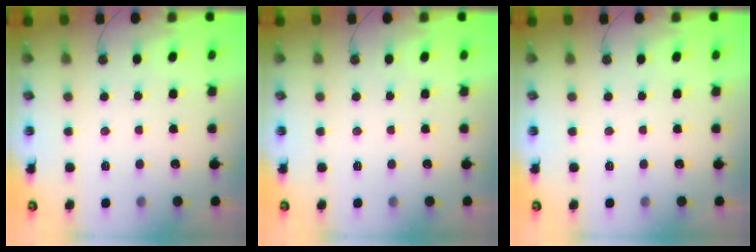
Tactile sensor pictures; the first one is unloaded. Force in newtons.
{"total": 0.0}
{"total": 0.0}